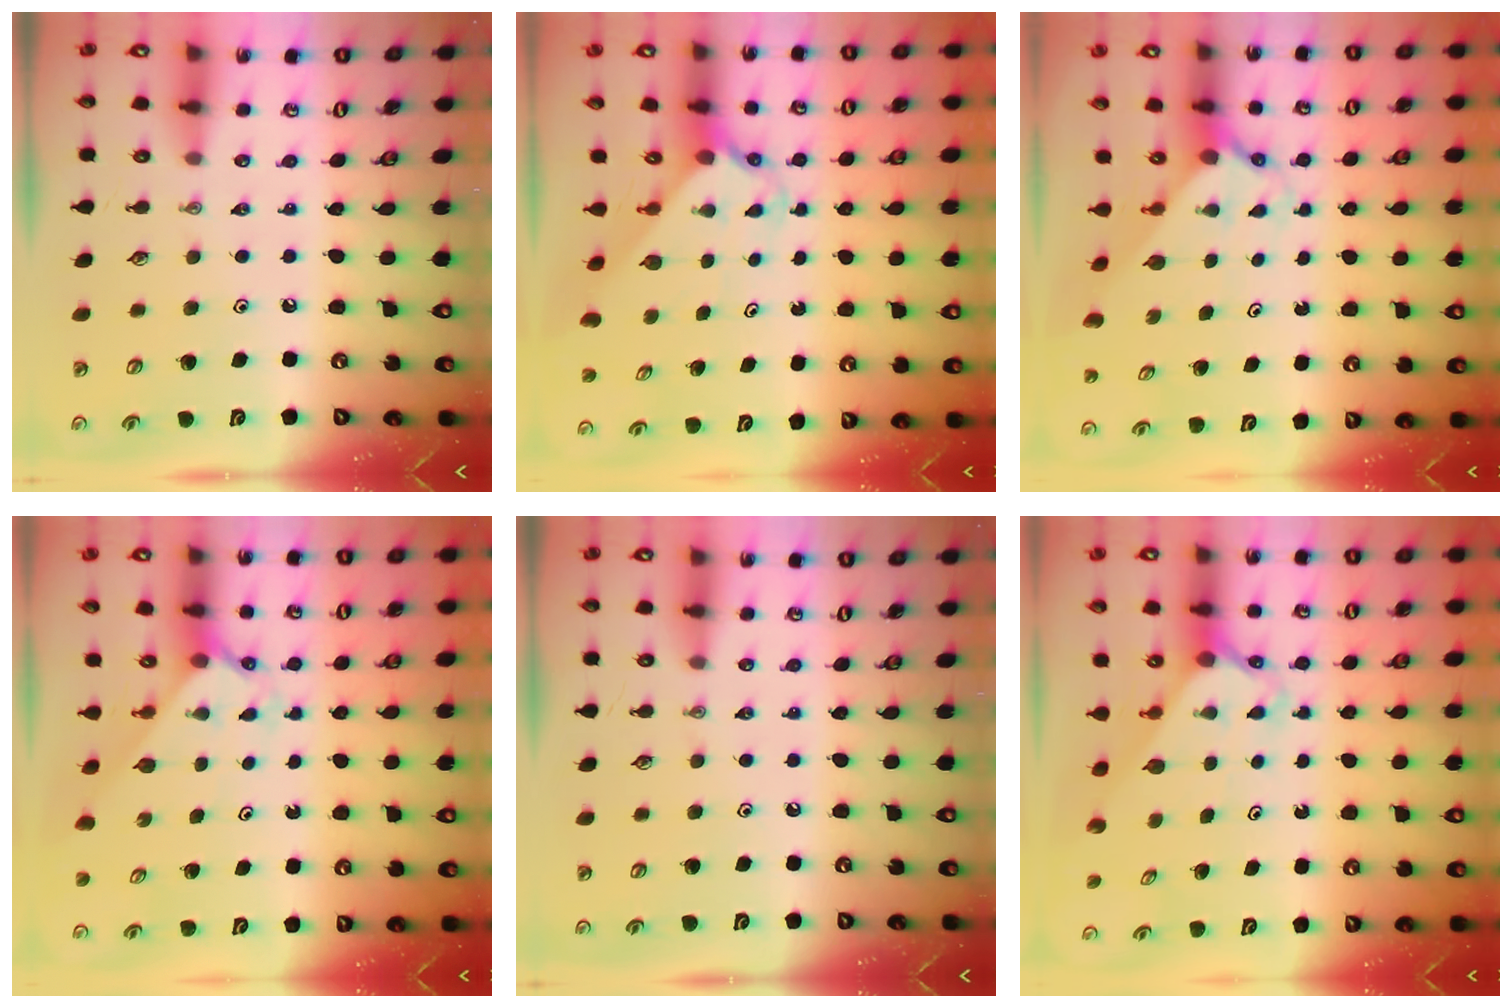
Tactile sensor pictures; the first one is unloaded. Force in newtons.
{"total": 2.3, "press": 2.3, "slide": 0.2}
{"total": 1.8, "press": 1.8, "slide": 0.2}
{"total": 2.1, "press": 2.1, "slide": 0.2}
{"total": 0.0}
{"total": 2.3, "press": 2.3, "slide": 0.1}